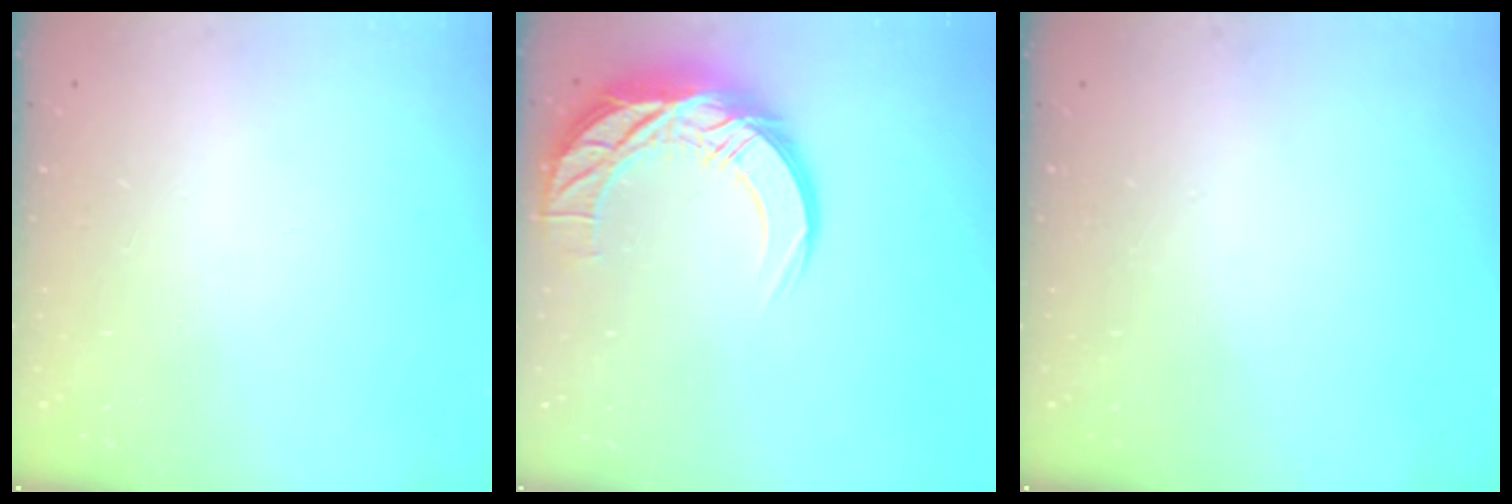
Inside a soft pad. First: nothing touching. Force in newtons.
{"total": 15.9, "press": 15.9, "slide": 1.2}
{"total": 0.0}